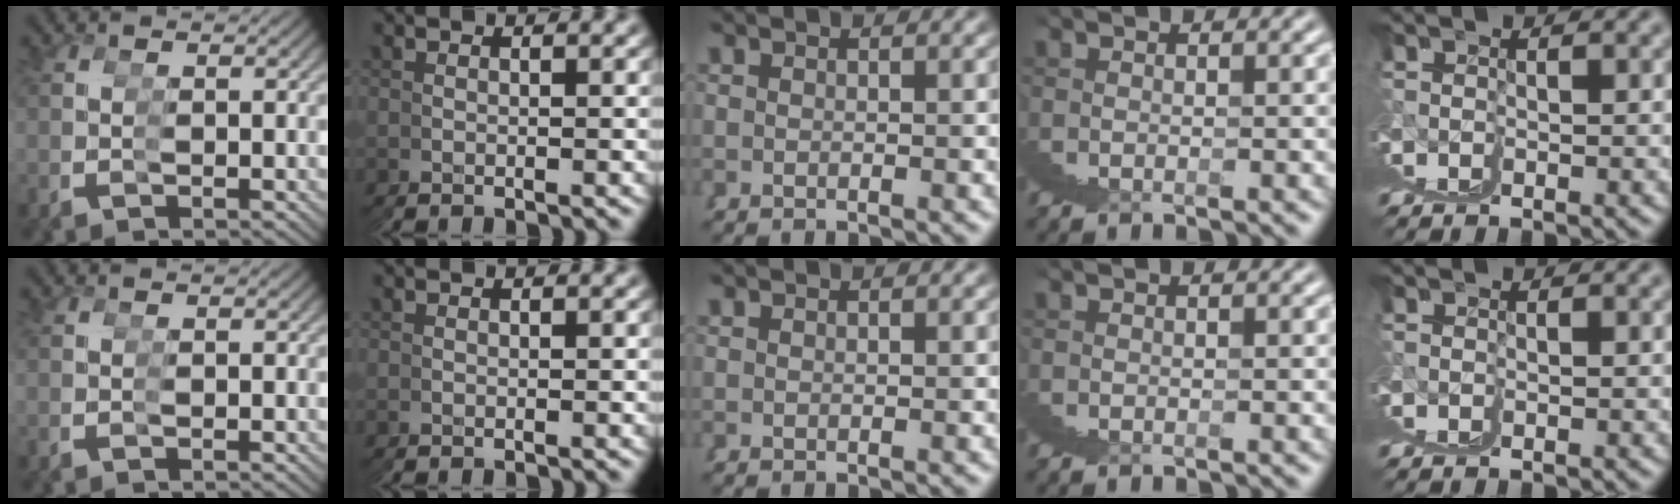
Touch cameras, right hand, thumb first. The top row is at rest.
{}